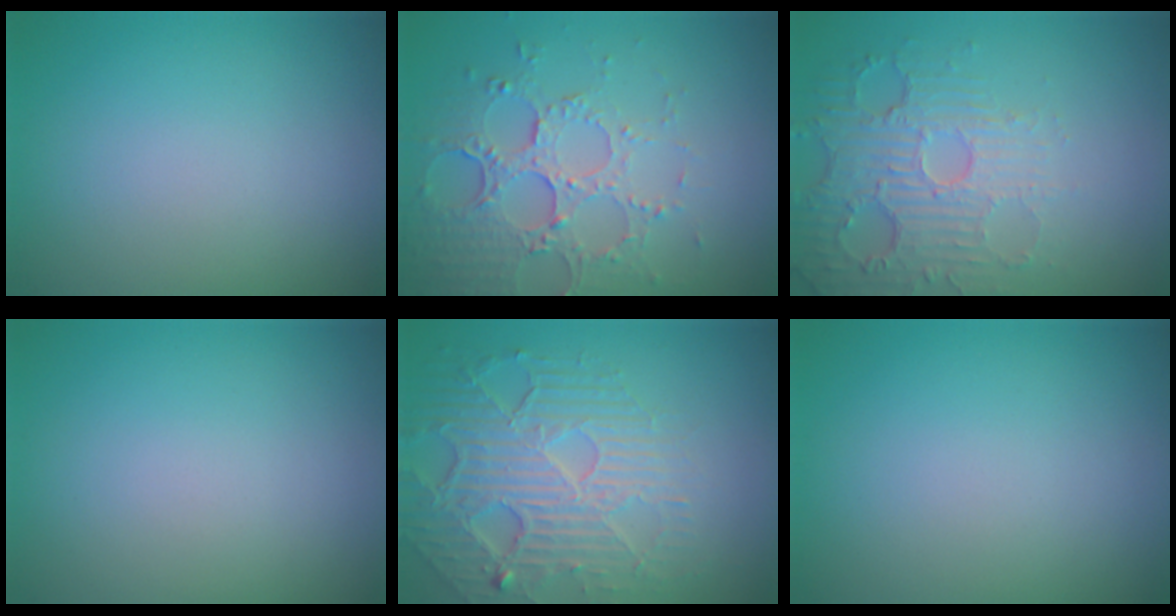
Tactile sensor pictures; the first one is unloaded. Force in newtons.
{"total": 5.3, "press": 3.9, "slide": 3.6}
{"total": 5.5, "press": 3.7, "slide": 4.1}
{"total": 0.0}
{"total": 6.7, "press": 4.9, "slide": 4.5}
{"total": 0.0}